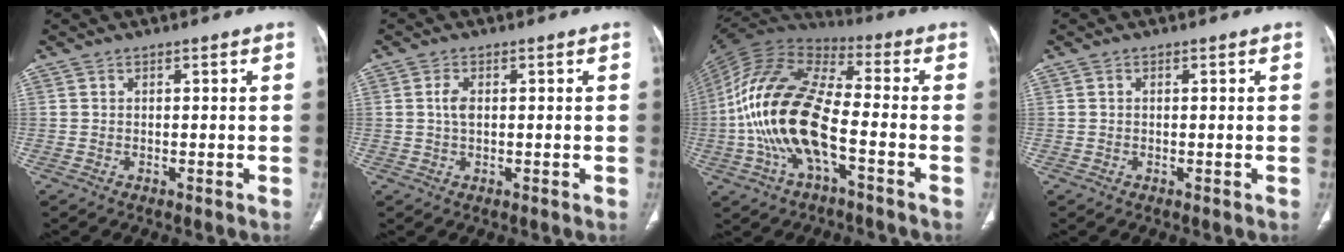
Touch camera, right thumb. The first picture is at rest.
{"total": 2.5, "force": [0.3, 1.4, 2.0], "torque": [-0.044, 0.003, 0.004]}
{"total": 19.9, "force": [-4.3, 8.6, 17.4], "torque": [-0.350, 0.036, -0.083]}
{"total": 0.0}